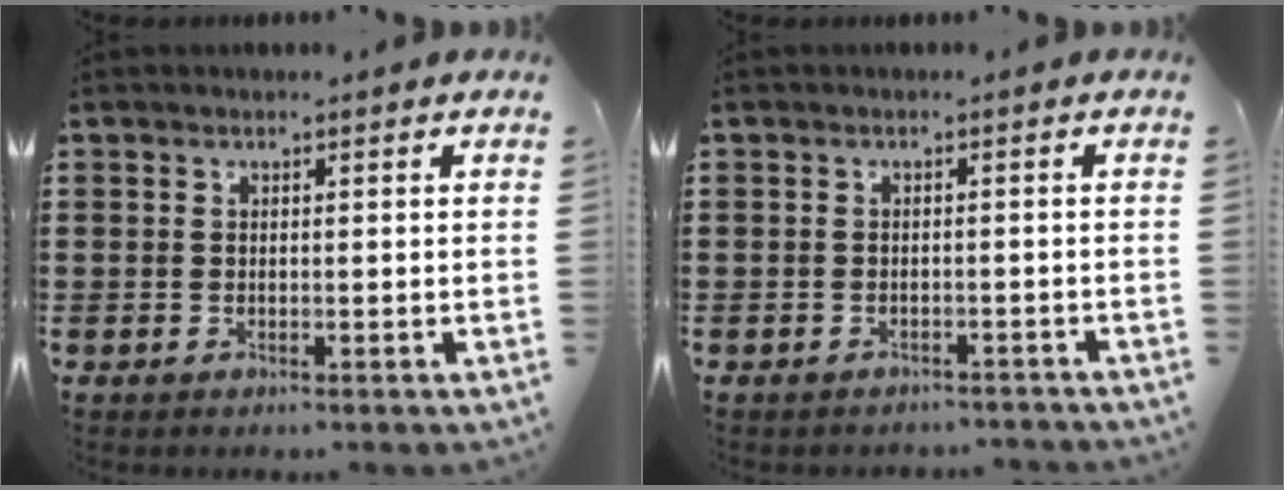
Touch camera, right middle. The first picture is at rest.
{"total": 1.2, "force": [-1.2, 0.1, 0.1], "torque": [-0.008, -0.002, -0.024]}